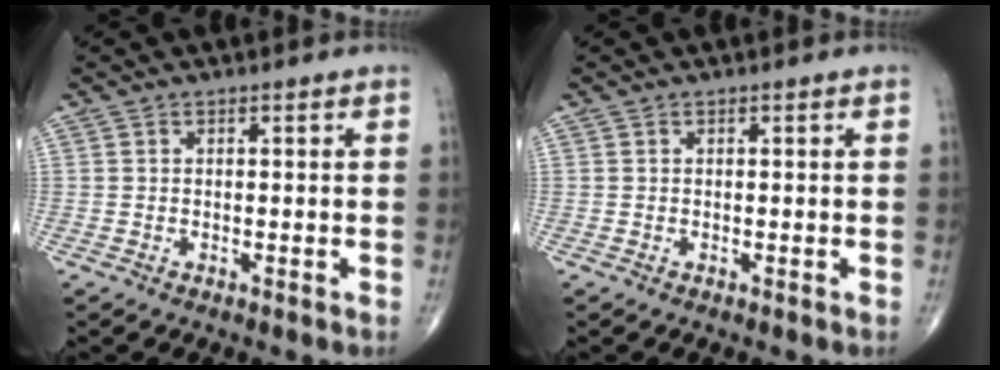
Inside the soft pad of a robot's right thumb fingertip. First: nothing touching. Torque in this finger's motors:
{"motor_torque": [0.00, 0.00, 0.00, 0.00, 0.00]}